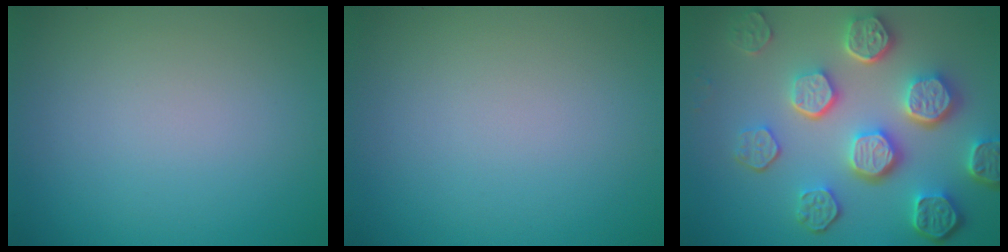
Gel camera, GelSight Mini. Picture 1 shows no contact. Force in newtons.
{"total": 0.0}
{"total": 8.1, "press": 6.1, "slide": 5.3}